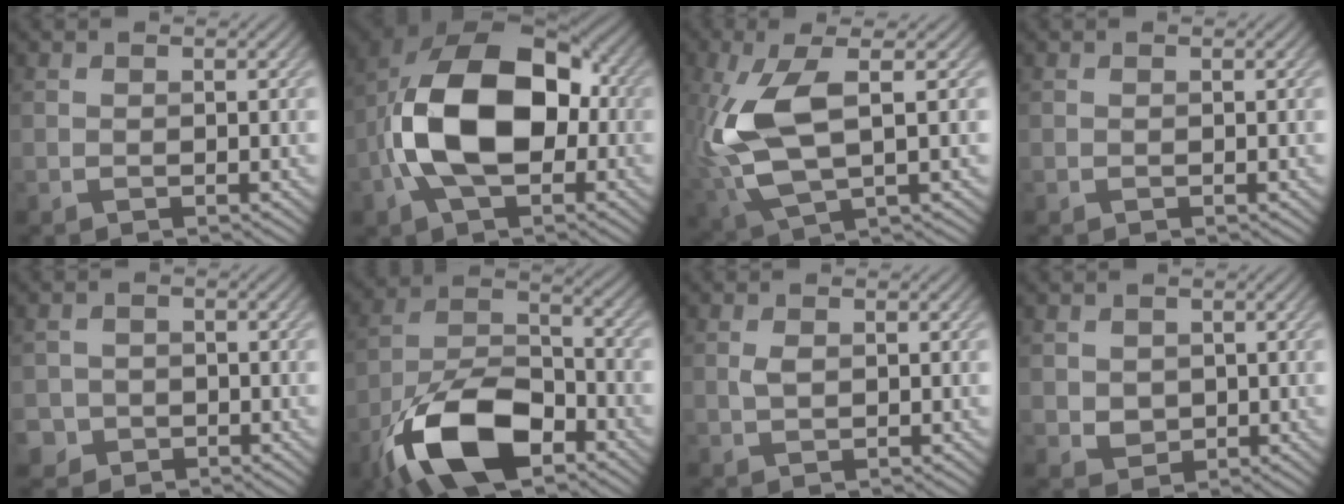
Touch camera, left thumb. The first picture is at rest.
{"total": 15.1, "force": [-1.8, 9.1, 11.9], "torque": [-0.217, 0.004, -0.046]}
{"total": 11.2, "force": [1.1, 4.5, 10.2], "torque": [-0.241, -0.002, 0.021]}
{"total": 0.0}
{"total": 2.8, "force": [-1.5, 2.4, 0.3], "torque": [-0.005, 0.001, -0.031]}
{"total": 14.5, "force": [-8.3, 6.8, 9.8], "torque": [-0.205, -0.013, -0.172]}
{"total": 1.2, "force": [0.2, 0.6, 1.0], "torque": [-0.026, 0.001, 0.004]}
{"total": 2.2, "force": [0.6, 2.0, 0.9], "torque": [-0.030, -0.005, 0.011]}